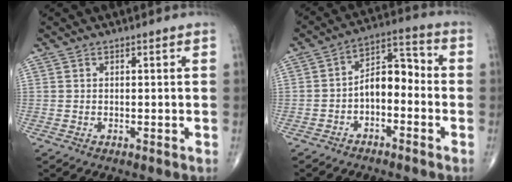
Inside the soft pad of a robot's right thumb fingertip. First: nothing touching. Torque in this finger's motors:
{"motor_torque": [1.51, 1.07, 1.10, -0.68, -0.04]}